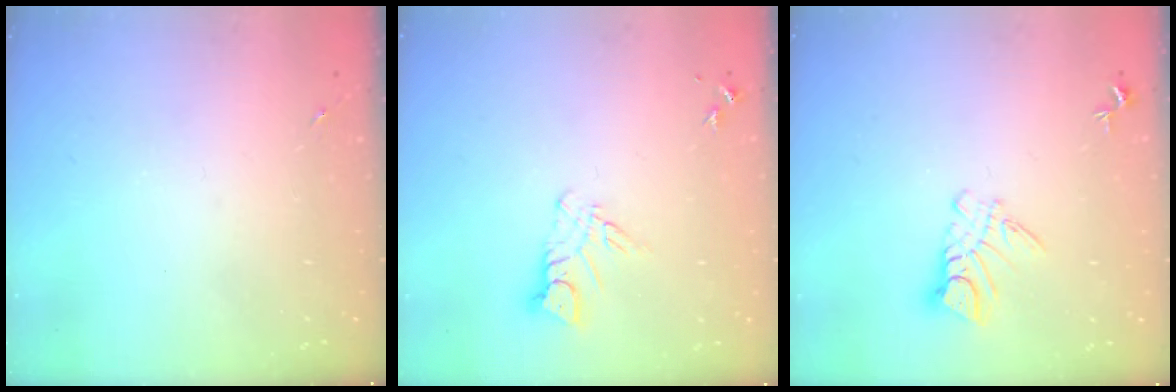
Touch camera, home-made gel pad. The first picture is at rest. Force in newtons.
{"total": 7.0, "press": 7.0, "slide": 0.7}
{"total": 8.0, "press": 8.0, "slide": 0.7}